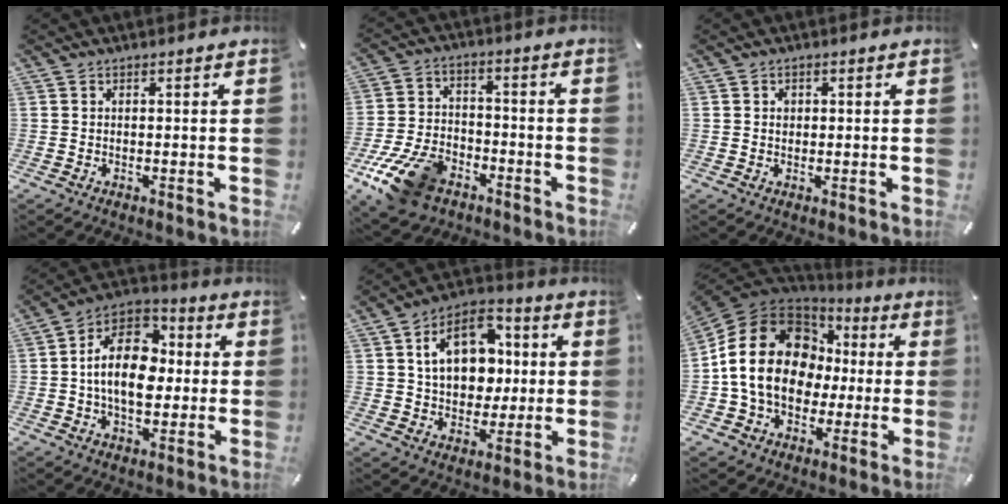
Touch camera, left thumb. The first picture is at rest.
{"total": 14.4, "force": [-8.4, 8.7, 7.9], "torque": [-0.146, 0.054, -0.141]}
{"total": 1.2, "force": [0.2, 1.1, 0.4], "torque": [-0.001, 0.001, 0.001]}
{"total": 16.0, "force": [-0.1, 11.0, 11.5], "torque": [-0.218, 0.005, -0.007]}
{"total": 14.7, "force": [2.7, 11.3, 9.0], "torque": [-0.144, 0.006, 0.054]}
{"total": 21.0, "force": [0.2, 16.9, 12.4], "torque": [-0.245, 0.016, 0.007]}